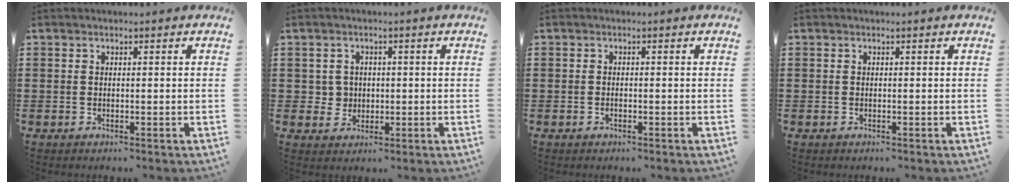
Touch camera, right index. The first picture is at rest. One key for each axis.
{"total": 2.7, "fx": 0.0, "fy": 2.6, "fz": 0.7, "tx": -0.026, "ty": 0.010, "tz": -0.004}
{"total": 0.6, "fx": -0.4, "fy": 0.2, "fz": 0.4, "tx": -0.009, "ty": -0.004, "tz": -0.006}
{"total": 0.0}